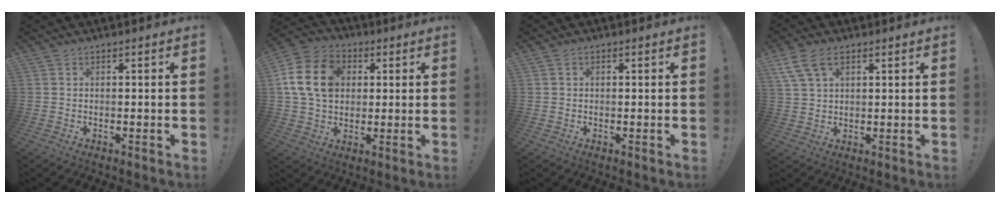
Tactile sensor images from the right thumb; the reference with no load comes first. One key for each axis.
{"total": 16.2, "fx": 3.2, "fy": 12.4, "fz": 9.8, "tx": -0.176, "ty": 0.006, "tz": 0.068}
{"total": 0.6, "fx": 0.0, "fy": 0.5, "fz": 0.2, "tx": -0.005, "ty": 0.003, "tz": 0.000}
{"total": 8.3, "fx": 4.3, "fy": 4.8, "fz": 5.4, "tx": -0.107, "ty": -0.003, "tz": 0.085}